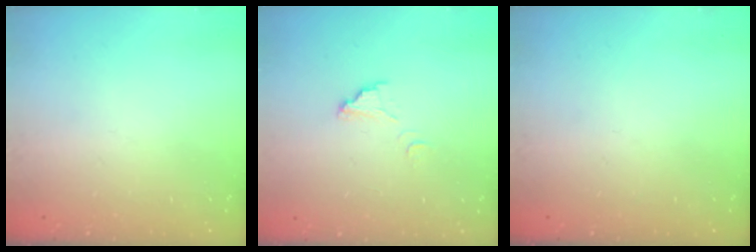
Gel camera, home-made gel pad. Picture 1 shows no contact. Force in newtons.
{"total": 5.0, "press": 5.0, "slide": 0.4}
{"total": 0.0}